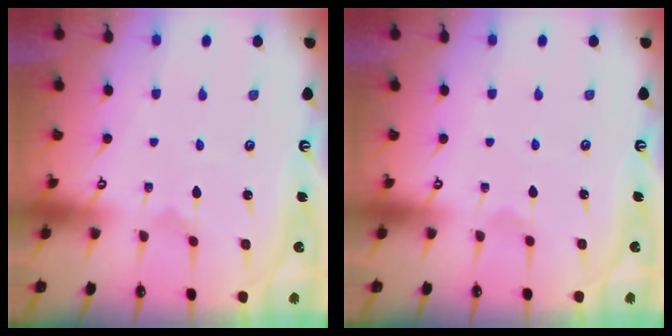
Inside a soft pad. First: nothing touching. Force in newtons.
{"total": 1.3, "press": 1.3, "slide": 0.1}